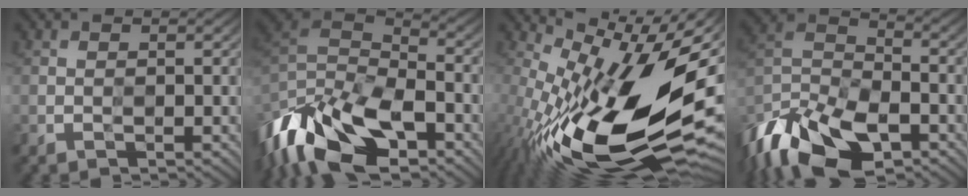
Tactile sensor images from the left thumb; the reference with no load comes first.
{"total": 15.8, "force": [-9.7, 7.1, 10.3], "torque": [-0.261, -0.018, -0.169]}
{"total": 18.1, "force": [-1.0, 7.6, 16.4], "torque": [-0.264, -0.013, -0.022]}
{"total": 14.9, "force": [-10.2, 6.8, 8.5], "torque": [-0.208, -0.015, -0.192]}